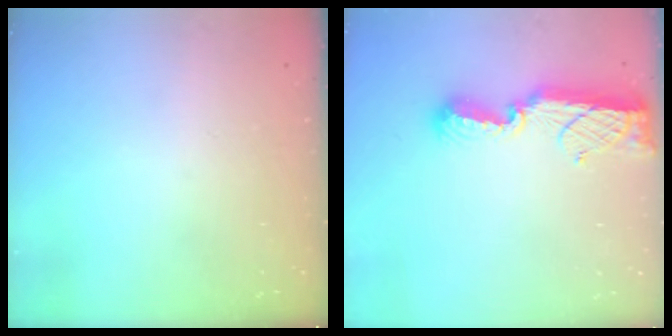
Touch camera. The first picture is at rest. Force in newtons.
{"total": 11.3, "press": 11.3, "slide": 0.8}